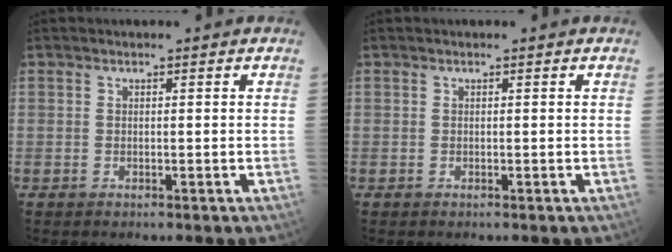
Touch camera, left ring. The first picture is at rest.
{"total": 0.0}